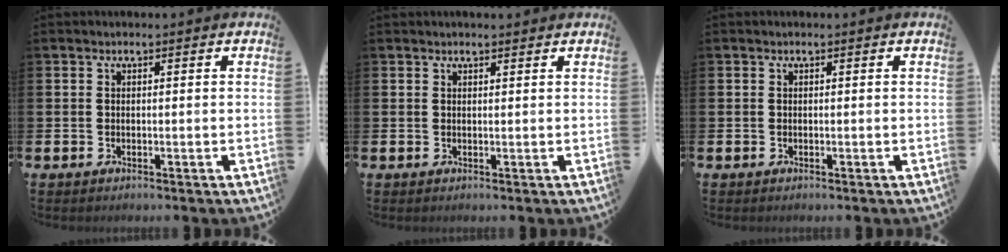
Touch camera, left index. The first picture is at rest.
{"total": 1.0, "force": [1.0, 0.1, 0.1], "torque": [0.005, -0.001, 0.016]}
{"total": 0.0}